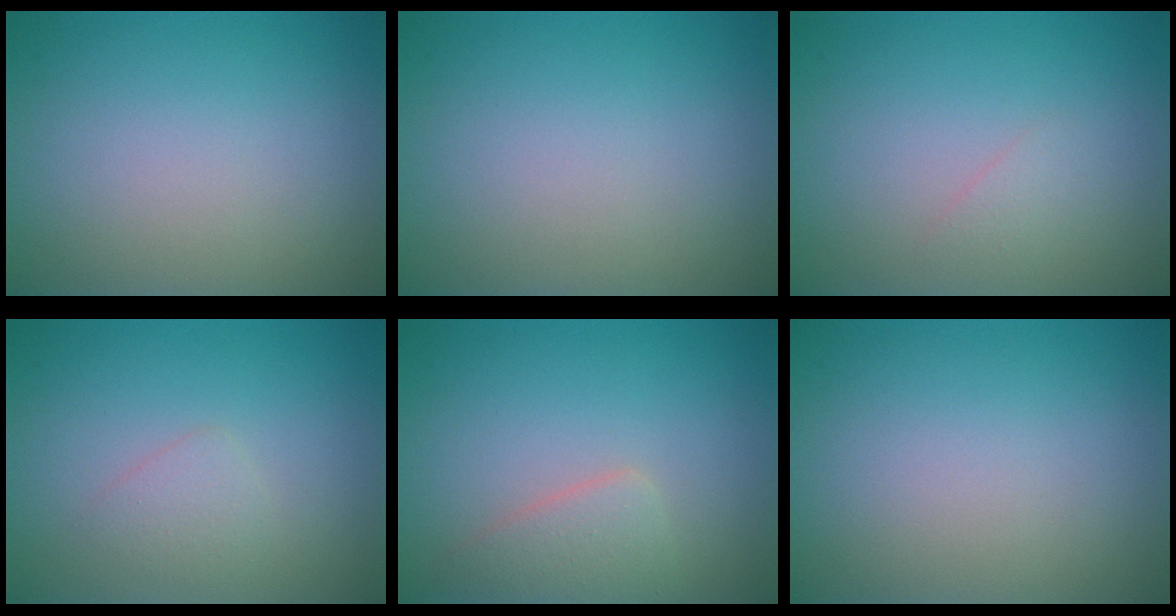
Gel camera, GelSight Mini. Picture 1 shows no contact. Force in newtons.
{"total": 0.0}
{"total": 0.8, "press": 0.8, "slide": 0.0}
{"total": 1.3, "press": 1.3, "slide": 0.1}
{"total": 2.4, "press": 2.4, "slide": 0.1}
{"total": 0.0}